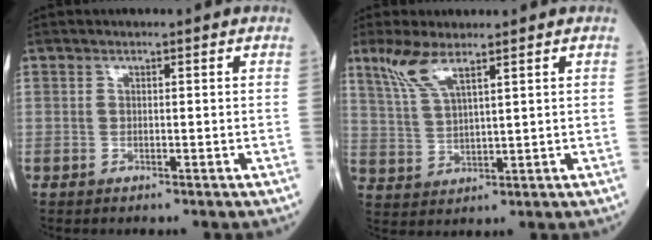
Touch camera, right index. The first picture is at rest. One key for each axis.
{"total": 5.8, "fx": 4.1, "fy": 0.8, "fz": 4.1, "tx": -0.099, "ty": 0.005, "tz": 0.089}